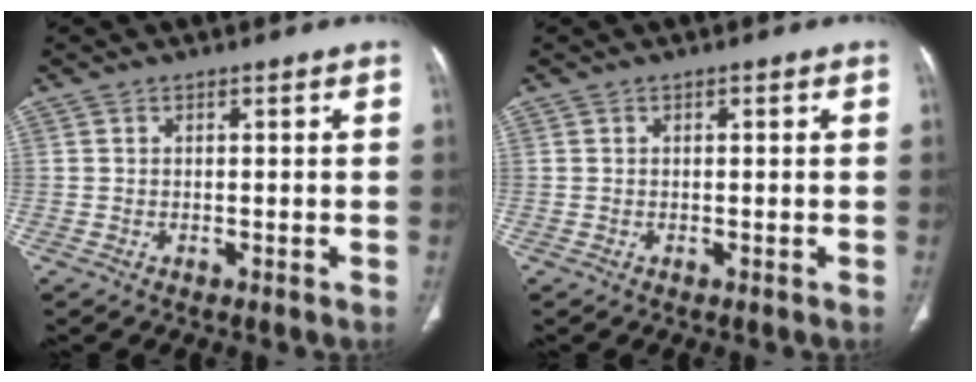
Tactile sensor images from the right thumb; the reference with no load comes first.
{"total": 0.7, "force": [0.3, 0.3, 0.6], "torque": [-0.013, 0.001, 0.004]}